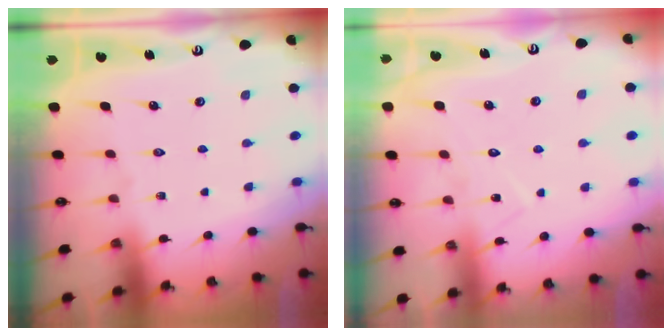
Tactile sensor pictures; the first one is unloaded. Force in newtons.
{"total": 7.2, "press": 7.2, "slide": 0.5}